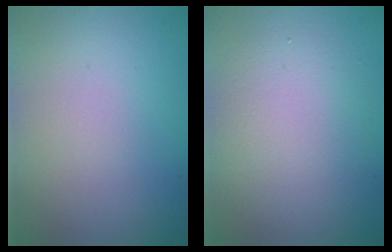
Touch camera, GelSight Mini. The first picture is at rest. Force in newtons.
{"total": 4.6, "press": 4.6, "slide": 0.1}